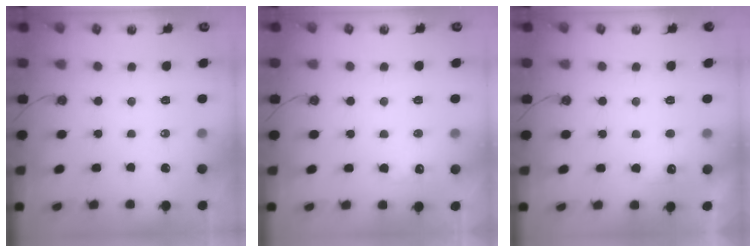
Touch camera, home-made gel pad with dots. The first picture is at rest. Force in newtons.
{"total": 5.7, "press": 5.6, "slide": 1.2}
{"total": 6.9, "press": 6.8, "slide": 1.2}